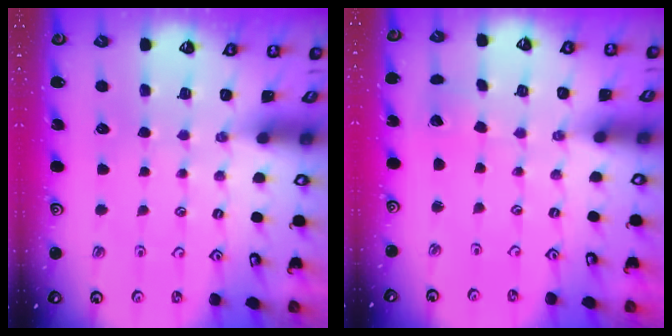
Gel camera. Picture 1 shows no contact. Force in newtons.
{"total": 2.3, "press": 2.3, "slide": 0.1}